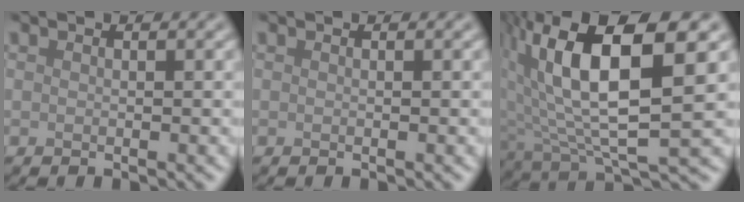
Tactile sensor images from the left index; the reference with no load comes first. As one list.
[{"total": 0.0}, {"total": 13.4, "force": [3.4, 4.7, 12.0], "torque": [-0.237, 0.009, 0.068]}]